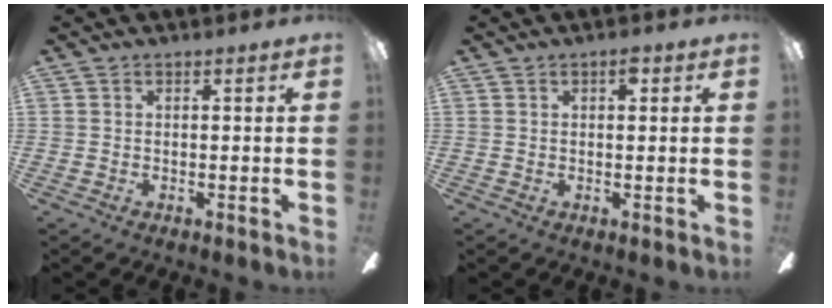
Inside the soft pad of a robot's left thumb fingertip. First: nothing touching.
{"total": 2.2, "force": [1.2, 1.0, 1.6], "torque": [-0.018, -0.001, 0.016]}